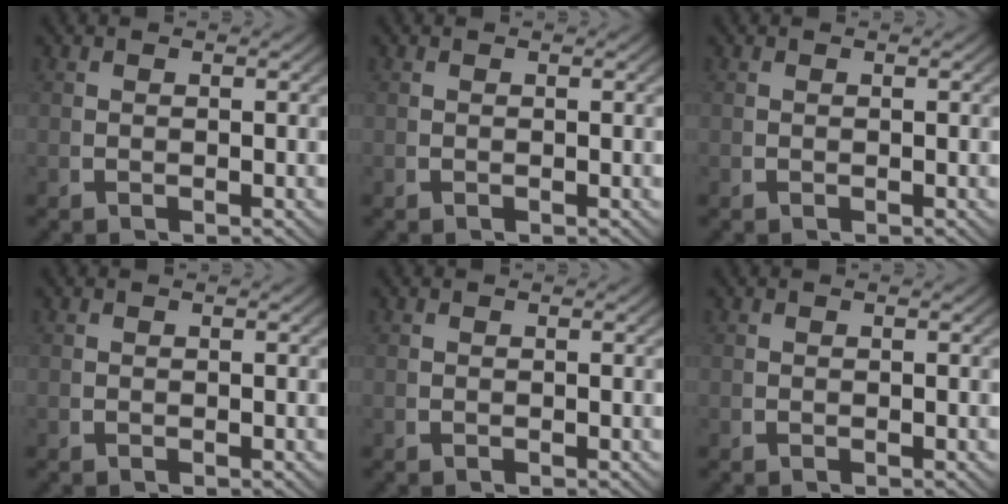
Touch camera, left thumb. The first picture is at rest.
{"total": 0.0}
{"total": 0.0}
{"total": 0.0}
{"total": 0.0}
{"total": 0.0}